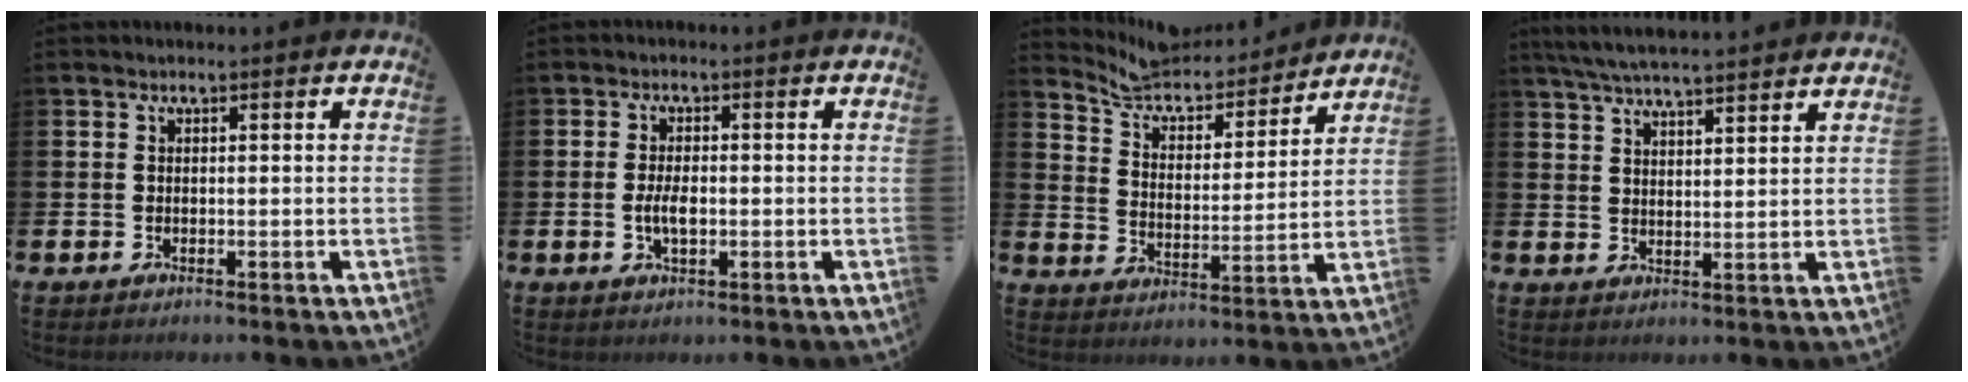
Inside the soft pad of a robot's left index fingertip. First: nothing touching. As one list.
[{"total": 3.1, "force": [-0.4, 1.4, 2.8], "torque": [-0.045, -0.001, -0.008]}, {"total": 7.4, "force": [7.0, 2.0, 1.4], "torque": [-0.062, -0.059, 0.118]}, {"total": 5.8, "force": [5.6, 0.2, 1.5], "torque": [-0.050, -0.019, 0.103]}]